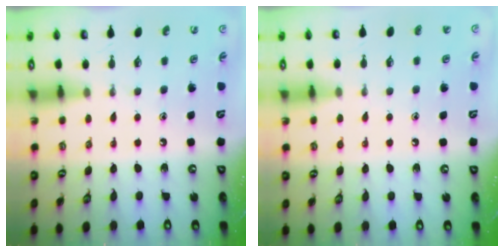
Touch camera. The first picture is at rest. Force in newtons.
{"total": 3.2, "press": 3.2, "slide": 0.3}